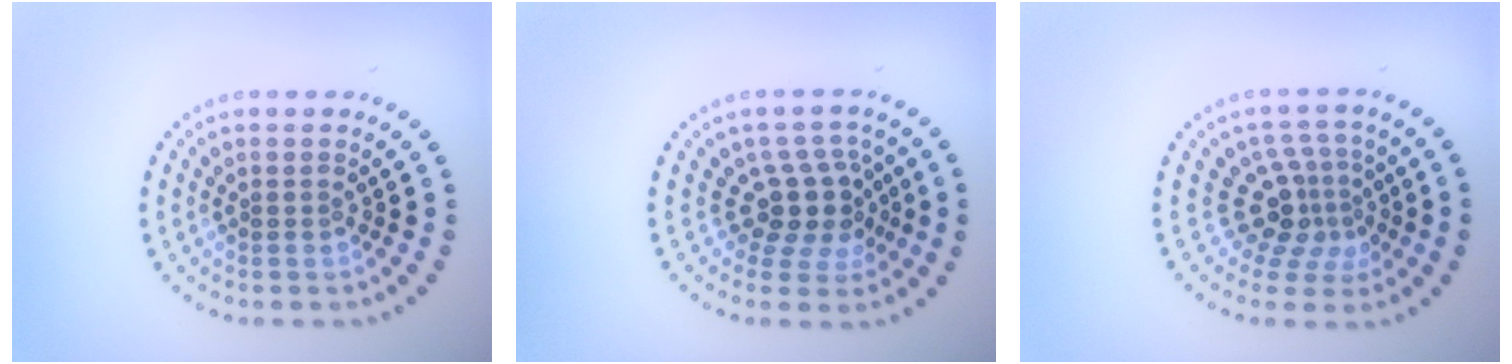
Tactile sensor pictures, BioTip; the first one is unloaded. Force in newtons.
{"total": 3.6, "press": 2.7, "slide": 2.4}
{"total": 3.8, "press": 2.6, "slide": 2.8}